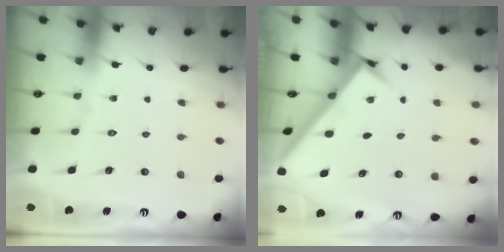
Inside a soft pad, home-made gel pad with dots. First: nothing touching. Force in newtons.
{"total": 2.4, "press": 2.4, "slide": 0.2}